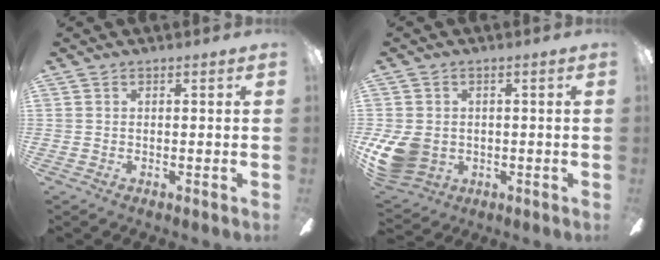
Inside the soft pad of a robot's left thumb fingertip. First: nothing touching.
{"total": 9.7, "force": [-1.1, 8.1, 5.3], "torque": [-0.119, 0.001, -0.017]}